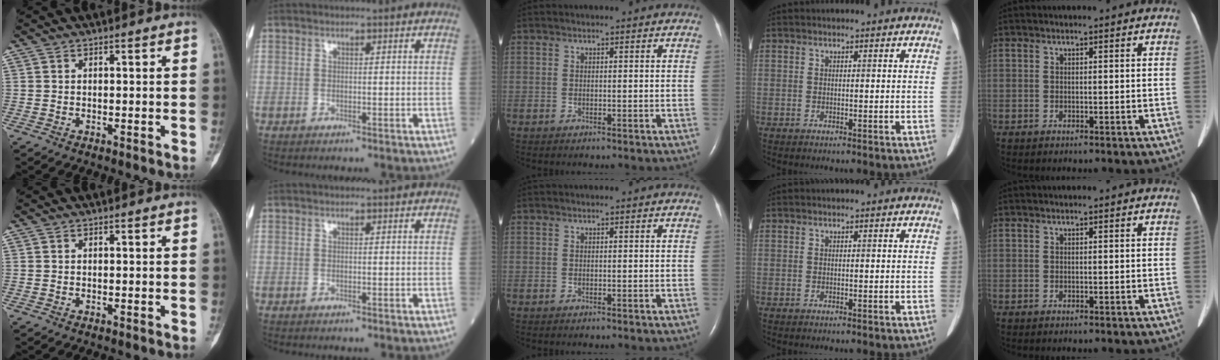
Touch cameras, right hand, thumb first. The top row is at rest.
{}